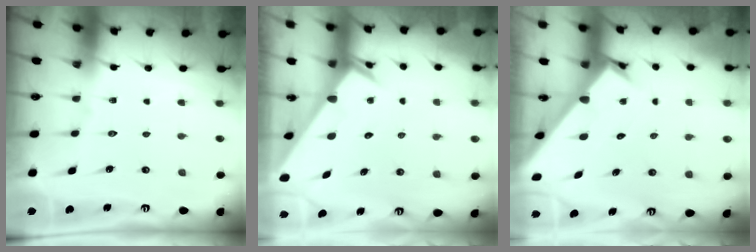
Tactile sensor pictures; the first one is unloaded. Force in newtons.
{"total": 2.3, "press": 2.3, "slide": 0.1}
{"total": 2.5, "press": 2.5, "slide": 0.2}